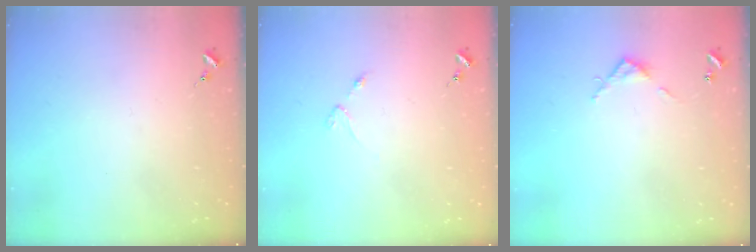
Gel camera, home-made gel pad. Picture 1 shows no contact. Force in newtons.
{"total": 2.5, "press": 2.4, "slide": 0.4}
{"total": 3.9, "press": 3.9, "slide": 0.3}